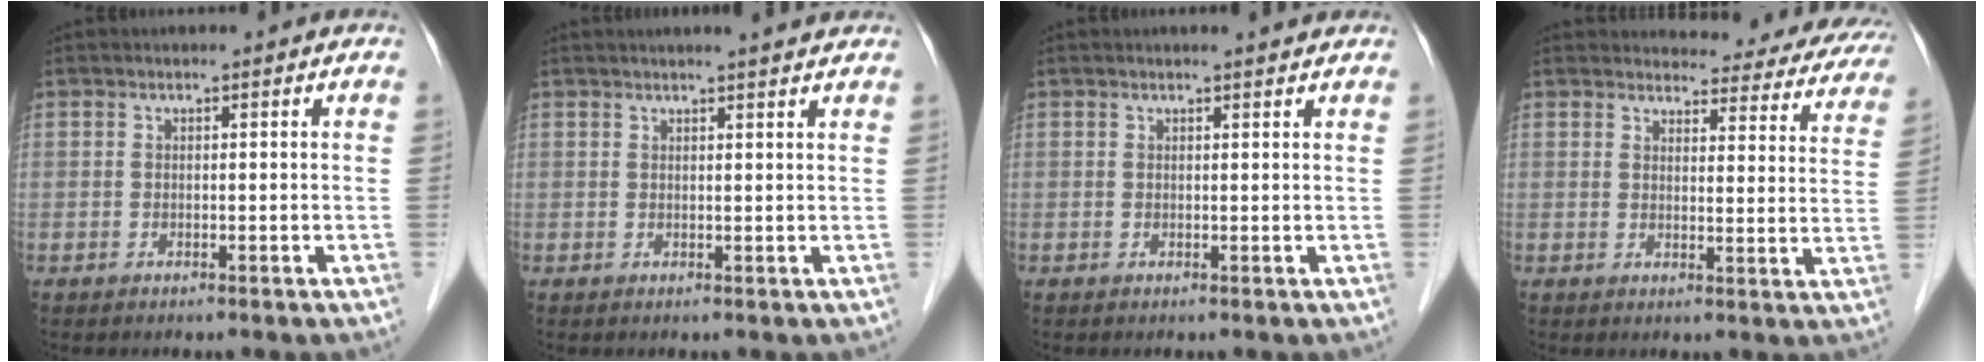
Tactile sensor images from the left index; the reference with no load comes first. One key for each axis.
{"total": 4.2, "fx": 3.8, "fy": -0.1, "fz": 1.8, "tx": -0.027, "ty": 0.014, "tz": 0.043}
{"total": 1.8, "fx": 1.7, "fy": 0.0, "fz": 0.6, "tx": -0.013, "ty": 0.003, "tz": 0.020}
{"total": 17.9, "fx": 16.9, "fy": 4.7, "fz": 4.0, "tx": -0.012, "ty": -0.049, "tz": 0.165}